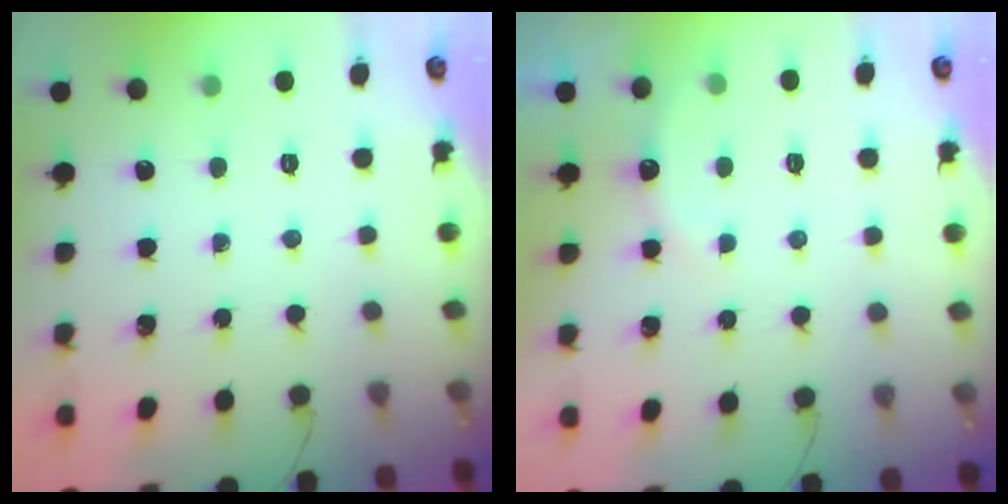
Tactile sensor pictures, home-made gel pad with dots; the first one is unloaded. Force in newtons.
{"total": 7.2, "press": 7.1, "slide": 1.1}